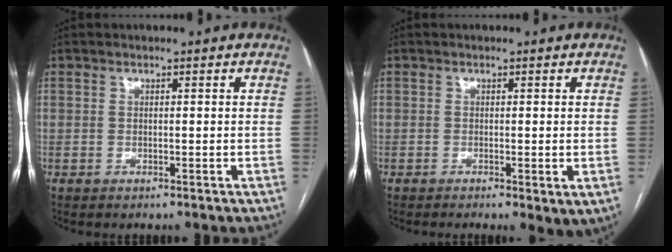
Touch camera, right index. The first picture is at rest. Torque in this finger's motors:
{"motor_torque": [1.07, -1.09, 0.48, 0.07]}